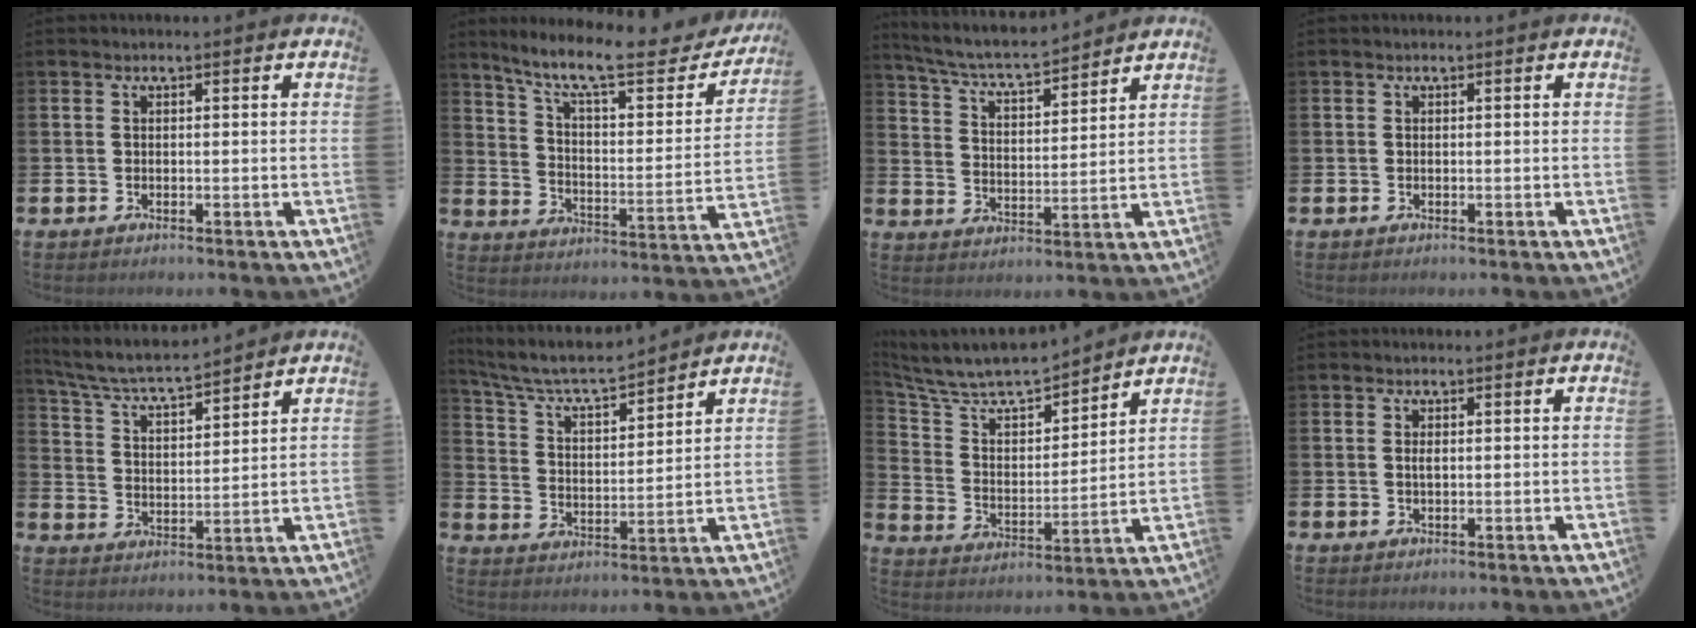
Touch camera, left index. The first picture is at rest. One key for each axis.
{"total": 11.3, "fx": 9.3, "fy": 2.5, "fz": 5.9, "tx": -0.139, "ty": -0.056, "tz": 0.154}
{"total": 6.2, "fx": 5.8, "fy": 0.6, "fz": 1.9, "tx": -0.064, "ty": -0.038, "tz": 0.100}
{"total": 0.0}
{"total": 6.0, "fx": 5.7, "fy": 0.5, "fz": 1.8, "tx": -0.062, "ty": -0.039, "tz": 0.096}
{"total": 7.1, "fx": 6.6, "fy": 1.0, "fz": 2.4, "tx": -0.078, "ty": -0.045, "tz": 0.113}
{"total": 8.5, "fx": 7.9, "fy": 1.8, "fz": 2.3, "tx": -0.088, "ty": -0.057, "tz": 0.139}
{"total": 0.9, "fx": 0.1, "fy": 0.3, "fz": 0.8, "tx": -0.014, "ty": 0.001, "tz": 0.000}